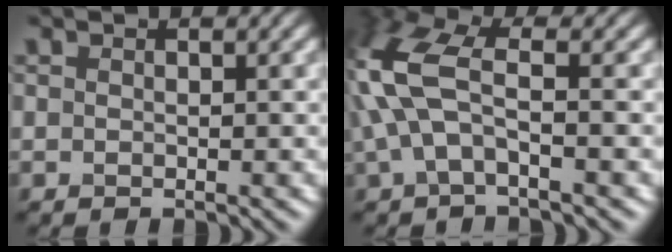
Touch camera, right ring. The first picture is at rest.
{"total": 5.9, "force": [-0.1, 2.7, 5.2], "torque": [-0.133, 0.016, -0.012]}